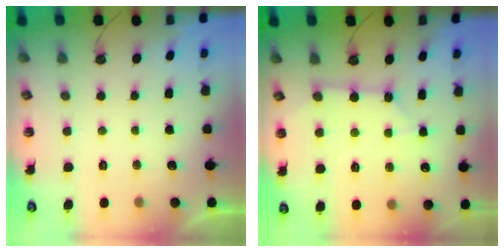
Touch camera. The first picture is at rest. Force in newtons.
{"total": 2.6, "press": 2.6, "slide": 0.3}